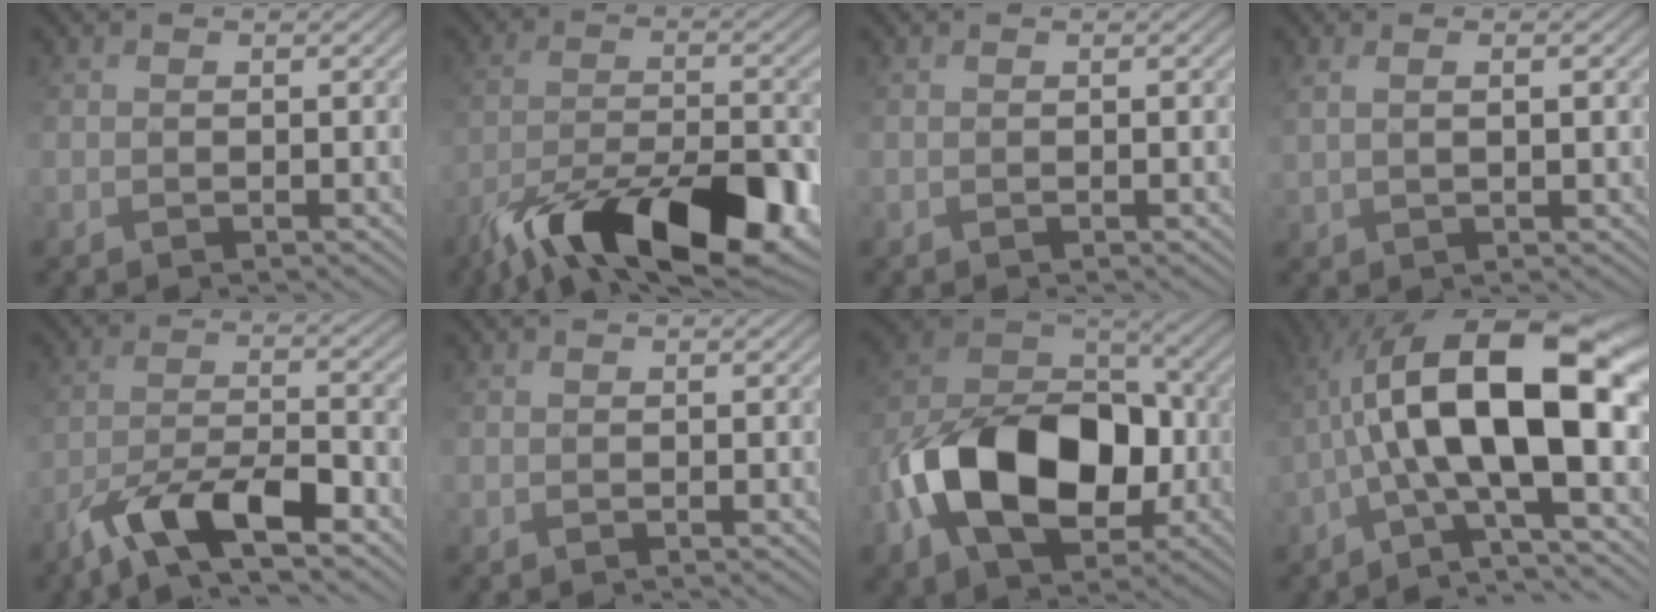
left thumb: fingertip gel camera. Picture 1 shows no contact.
{"total": 15.3, "force": [-10.0, 5.2, 10.3], "torque": [-0.199, -0.017, -0.156]}
{"total": 0.0}
{"total": 2.6, "force": [1.1, 0.8, 2.2], "torque": [-0.039, -0.003, 0.020]}
{"total": 9.5, "force": [-5.9, 2.5, 6.9], "torque": [-0.129, 0.001, -0.116]}
{"total": 0.0}
{"total": 15.2, "force": [-4.1, 9.9, 10.8], "torque": [-0.190, -0.006, -0.089]}
{"total": 15.4, "force": [-0.3, 5.6, 14.4], "torque": [-0.247, 0.030, -0.012]}